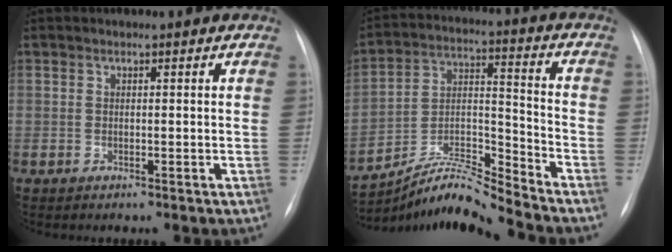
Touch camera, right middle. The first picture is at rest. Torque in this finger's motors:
{"motor_torque": [0.85, -1.28, -0.01, 0.01]}